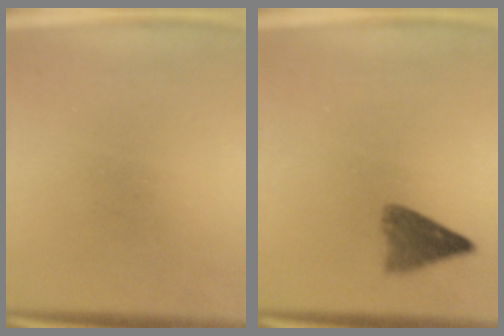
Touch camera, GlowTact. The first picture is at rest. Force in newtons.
{"total": 3.8}